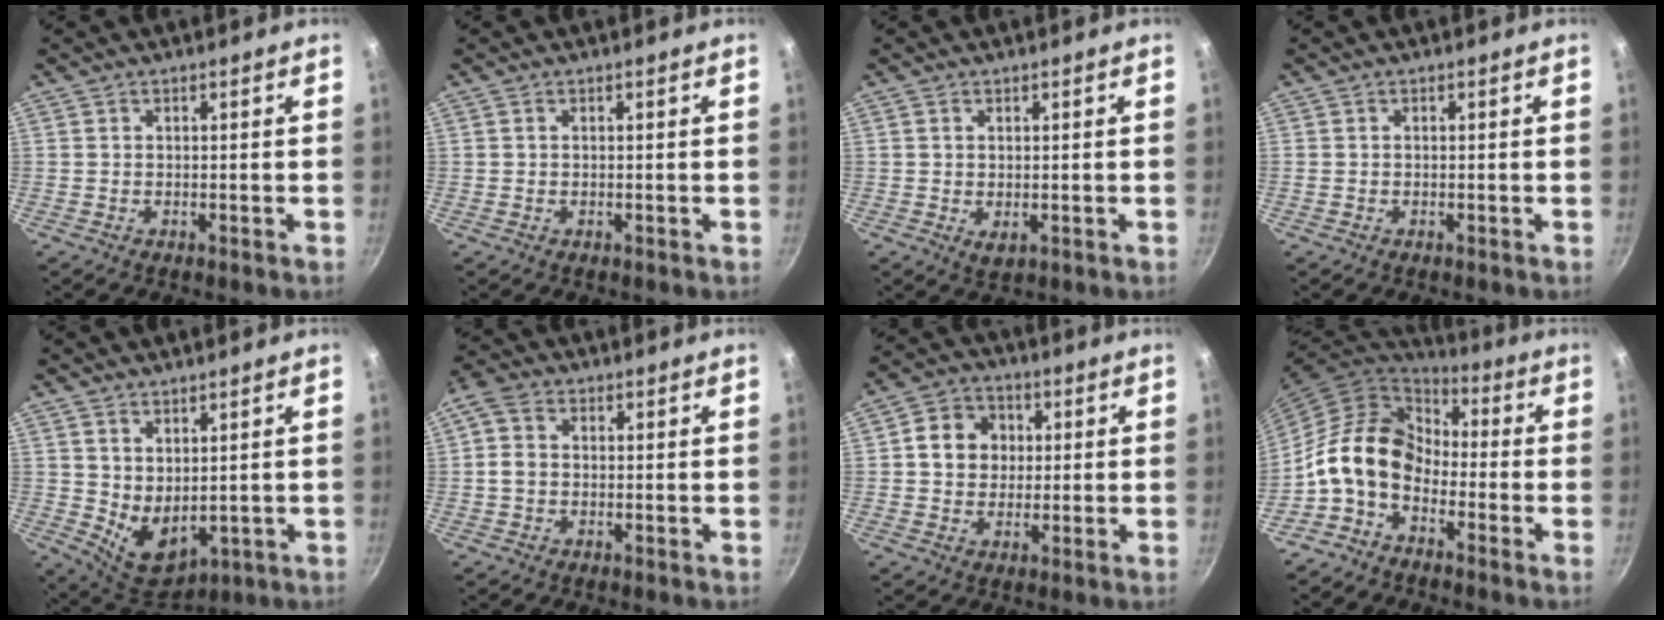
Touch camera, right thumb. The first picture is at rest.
{"total": 0.0}
{"total": 2.2, "force": [0.1, 1.3, 1.8], "torque": [-0.027, -0.007, 0.005]}
{"total": 0.0}
{"total": 7.9, "force": [1.9, 4.9, 5.9], "torque": [-0.075, -0.034, 0.054]}
{"total": 4.8, "force": [0.2, 3.7, 3.0], "torque": [-0.062, 0.009, -0.010]}
{"total": 8.5, "force": [1.4, 7.4, 4.0], "torque": [-0.038, 0.008, 0.012]}
{"total": 13.2, "force": [-4.0, 9.3, 8.5], "torque": [-0.134, 0.057, -0.104]}